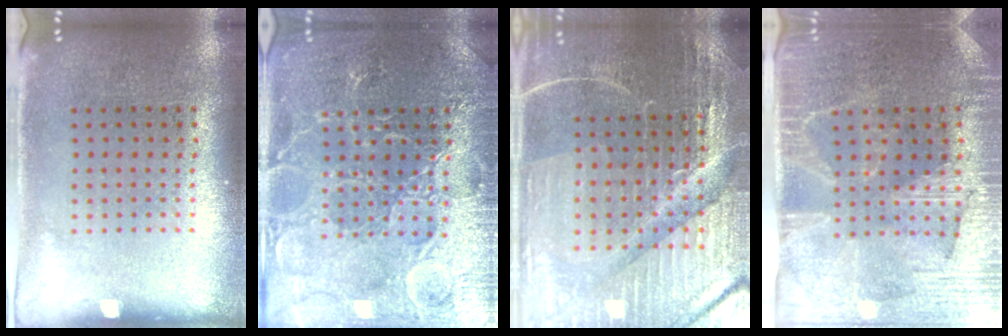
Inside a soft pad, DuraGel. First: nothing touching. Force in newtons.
{"total": 4.6, "press": 4.5, "slide": 0.7}
{"total": 4.9, "press": 4.7, "slide": 1.5}
{"total": 4.0, "press": 3.4, "slide": 2.0}